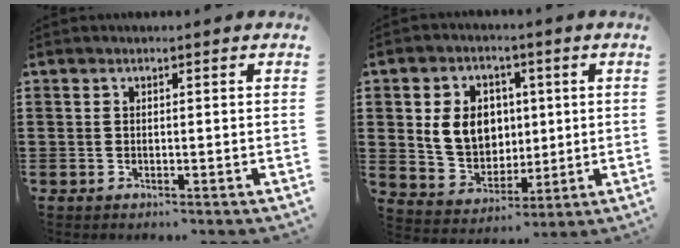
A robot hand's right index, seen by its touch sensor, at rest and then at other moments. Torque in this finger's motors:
{"motor_torque": [0.69, -0.05, 0.85, 0.16]}